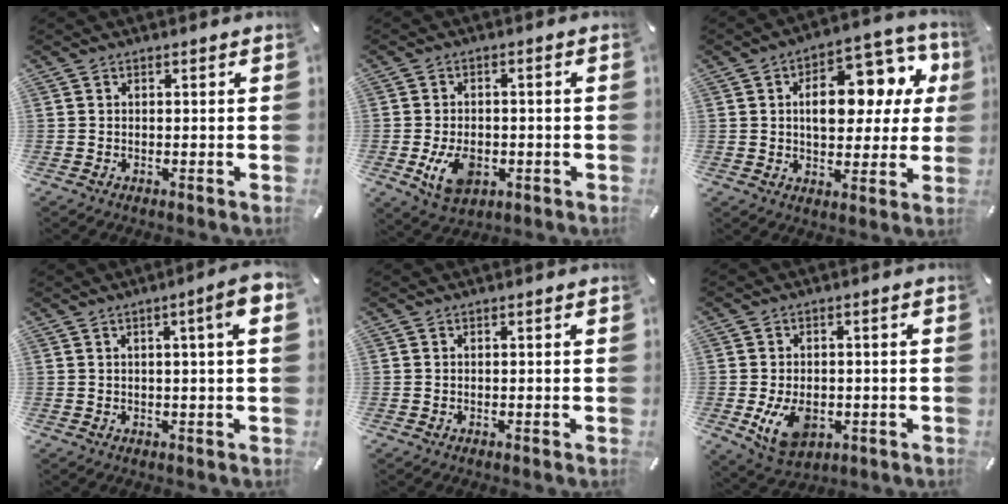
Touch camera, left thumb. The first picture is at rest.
{"total": 8.1, "force": [-2.1, 5.5, 5.6], "torque": [-0.120, 0.001, -0.040]}
{"total": 16.6, "force": [4.5, 9.9, 12.5], "torque": [-0.169, -0.020, 0.077]}
{"total": 6.5, "force": [1.9, 0.5, 6.2], "torque": [-0.099, -0.004, 0.026]}
{"total": 0.0}
{"total": 8.6, "force": [-1.8, 5.8, 6.0], "torque": [-0.113, 0.000, -0.030]}